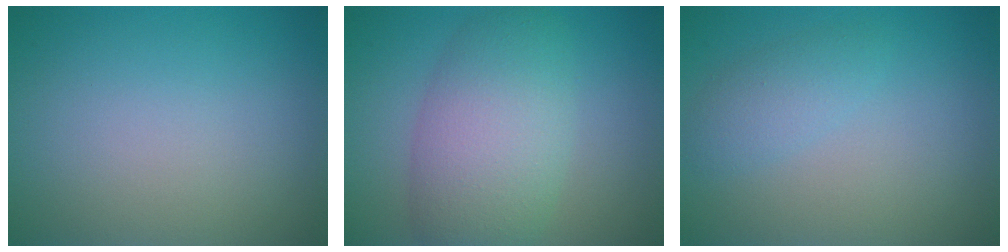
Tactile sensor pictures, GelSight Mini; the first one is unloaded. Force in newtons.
{"total": 7.0, "press": 7.0, "slide": 0.2}
{"total": 1.9, "press": 1.9, "slide": 0.1}